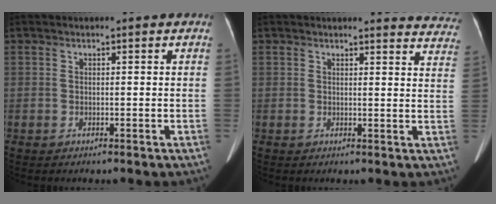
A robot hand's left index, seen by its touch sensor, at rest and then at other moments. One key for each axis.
{"total": 10.1, "fx": 10.0, "fy": 1.3, "fz": 0.8, "tx": 0.030, "ty": -0.067, "tz": 0.068}